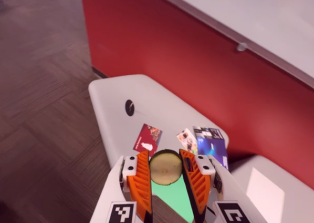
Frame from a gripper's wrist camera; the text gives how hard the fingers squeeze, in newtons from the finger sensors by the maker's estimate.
{"total": 11.7, "left": 13.6, "right": 9.9}